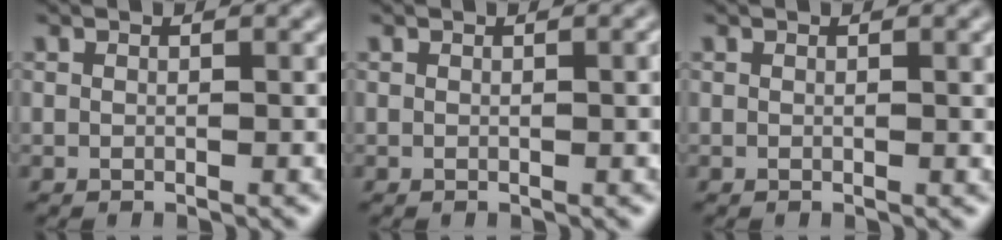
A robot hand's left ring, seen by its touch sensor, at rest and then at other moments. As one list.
[{"total": 1.1, "force": [0.1, 0.2, 1.1], "torque": [-0.012, 0.002, 0.001]}, {"total": 1.0, "force": [0.3, 0.2, 1.0], "torque": [-0.013, 0.001, 0.004]}]